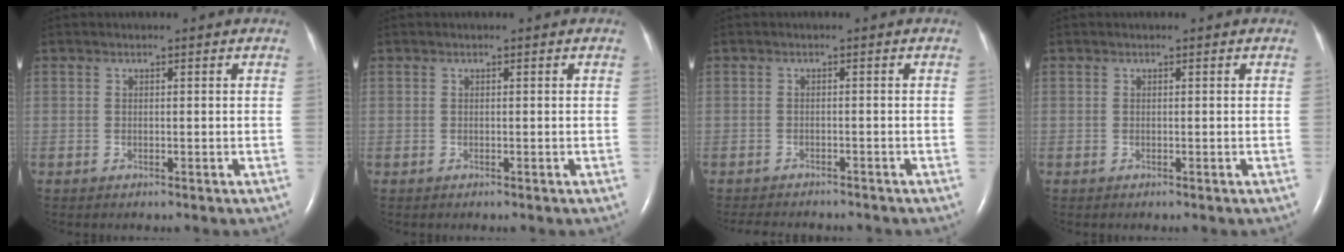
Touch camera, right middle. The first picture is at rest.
{"total": 0.0}
{"total": 7.4, "force": [-6.8, 1.7, 2.6], "torque": [-0.036, -0.005, -0.088]}
{"total": 0.0}